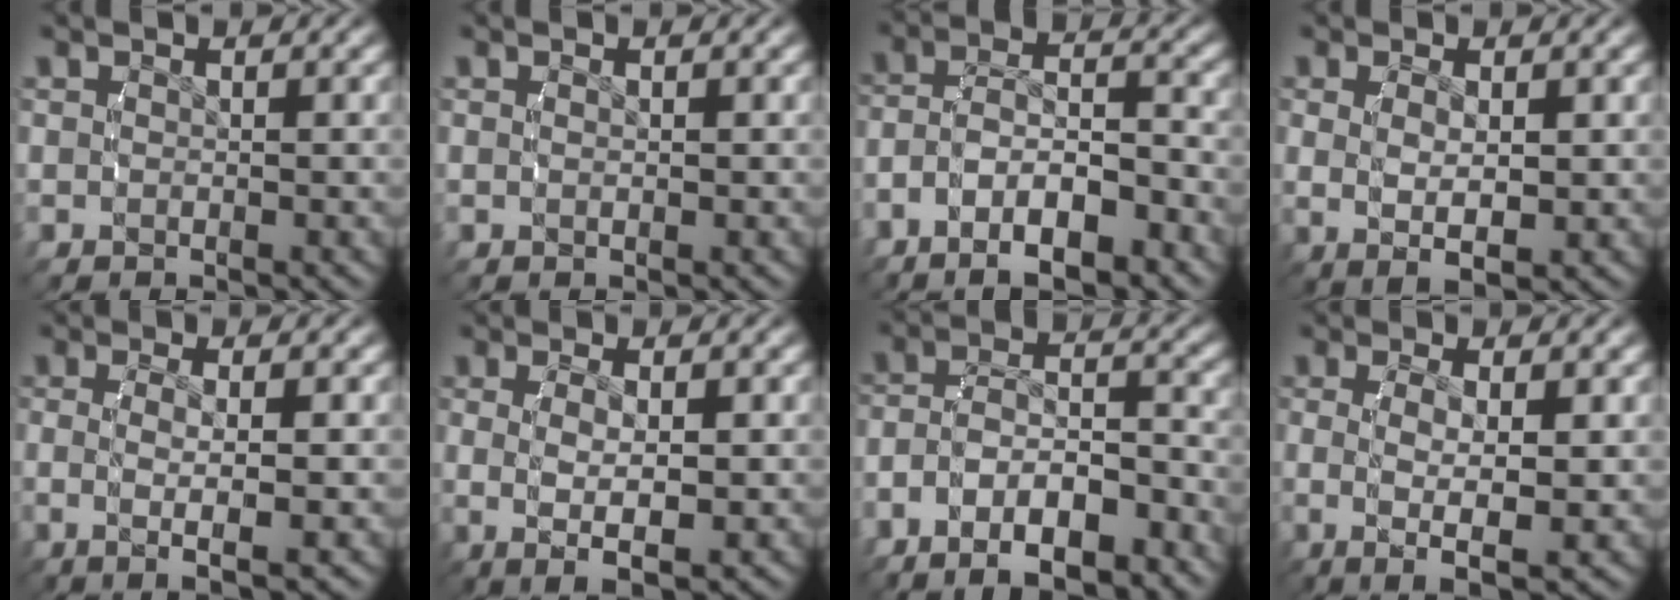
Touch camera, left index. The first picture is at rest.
{"total": 0.5, "force": [0.0, -0.1, 0.5], "torque": [-0.013, -0.003, 0.001]}
{"total": 6.3, "force": [-3.5, 3.1, 4.1], "torque": [-0.080, -0.010, -0.055]}
{"total": 4.5, "force": [0.2, 2.1, 4.0], "torque": [-0.073, -0.008, 0.013]}
{"total": 4.6, "force": [-0.8, 1.0, 4.4], "torque": [-0.081, -0.006, -0.006]}
{"total": 5.2, "force": [-0.3, 2.0, 4.8], "torque": [-0.095, -0.008, 0.006]}
{"total": 7.4, "force": [-4.7, 3.8, 4.2], "torque": [-0.080, -0.015, -0.074]}
{"total": 5.5, "force": [-0.7, 1.8, 5.1], "torque": [-0.097, -0.013, 0.000]}